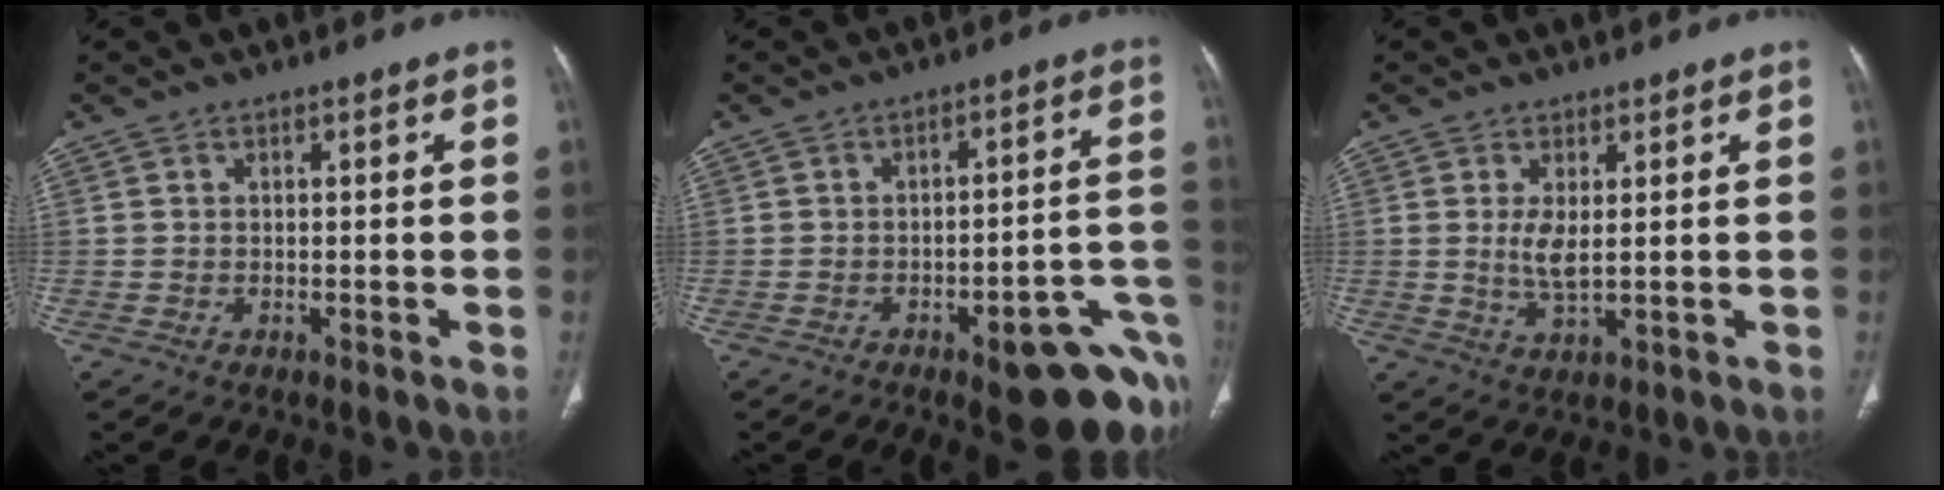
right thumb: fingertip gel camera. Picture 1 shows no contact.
{"total": 16.5, "force": [-7.7, 5.3, 13.6], "torque": [-0.089, 0.053, -0.084]}
{"total": 4.1, "force": [0.6, 1.4, 3.8], "torque": [-0.083, -0.016, 0.020]}